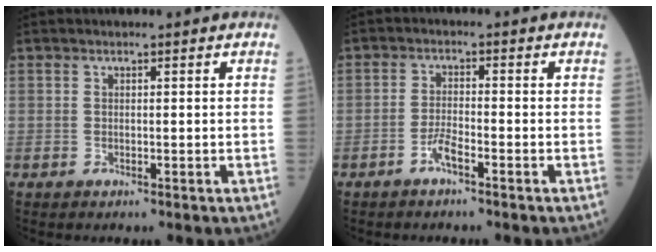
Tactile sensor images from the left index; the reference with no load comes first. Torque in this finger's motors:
{"motor_torque": [0.13, 0.07, 0.04, 0.01]}